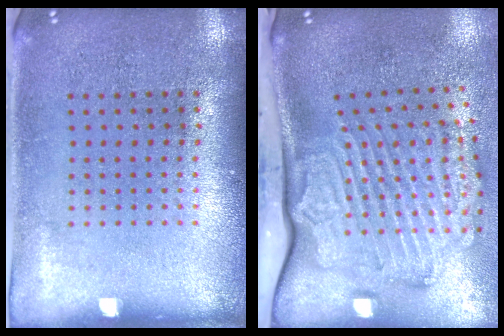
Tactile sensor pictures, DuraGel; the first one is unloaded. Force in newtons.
{"total": 3.6, "press": 2.4, "slide": 2.6}